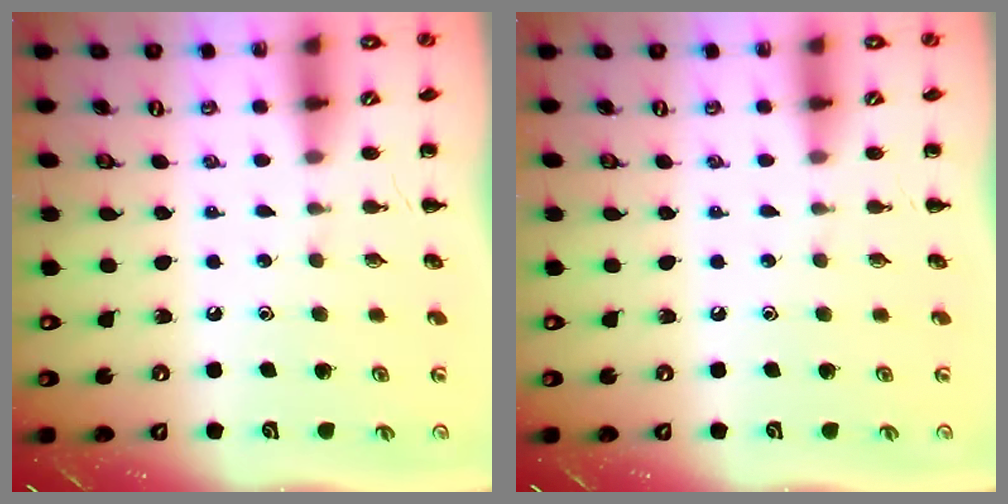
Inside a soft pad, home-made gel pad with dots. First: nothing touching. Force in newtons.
{"total": 0.0}